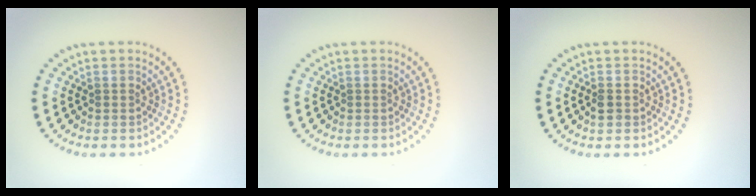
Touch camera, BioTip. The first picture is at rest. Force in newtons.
{"total": 0.0}
{"total": 1.2, "press": 1.2, "slide": 0.3}